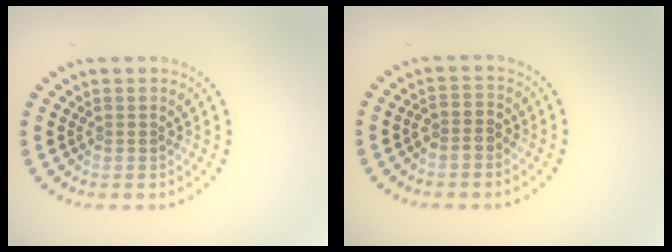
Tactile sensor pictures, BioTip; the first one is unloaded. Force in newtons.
{"total": 1.7, "press": 1.4, "slide": 0.9}